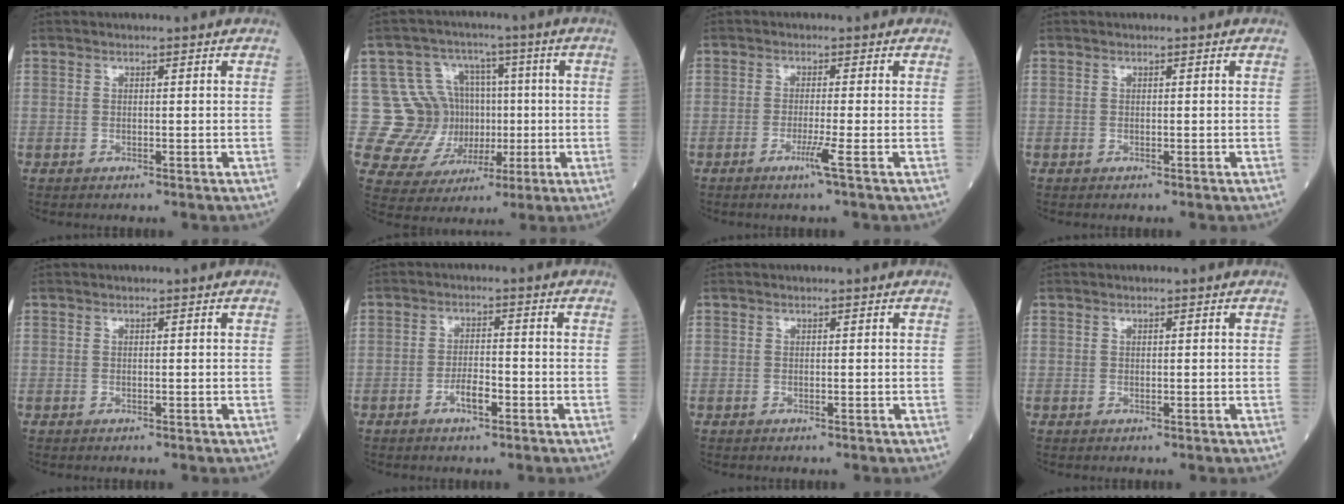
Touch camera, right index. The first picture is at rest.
{"total": 11.4, "force": [0.5, 10.7, 3.9], "torque": [-0.071, 0.041, 0.028]}
{"total": 2.7, "force": [-1.3, -1.0, 2.2], "torque": [-0.045, -0.008, -0.030]}
{"total": 0.0}
{"total": 0.0}
{"total": 3.3, "force": [-1.7, 0.9, 2.7], "torque": [-0.048, 0.003, -0.033]}
{"total": 0.0}
{"total": 0.0}